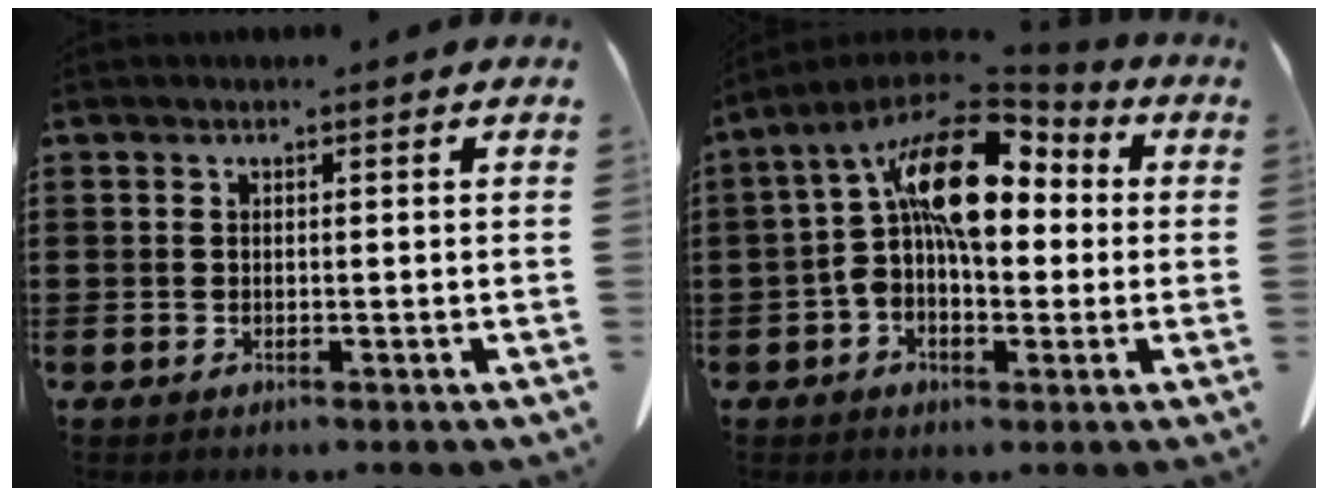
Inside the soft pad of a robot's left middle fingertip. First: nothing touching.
{"total": 13.8, "force": [3.1, 6.9, 11.6], "torque": [-0.219, -0.006, 0.047]}